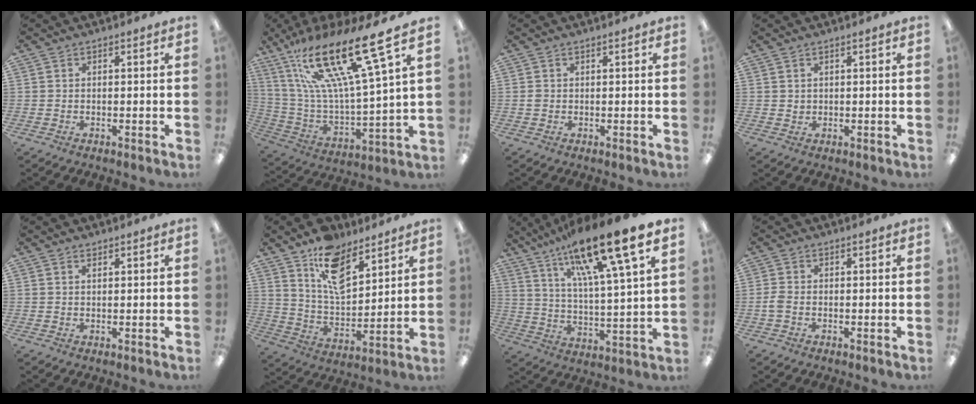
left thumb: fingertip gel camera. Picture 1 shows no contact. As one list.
[{"total": 26.7, "force": [17.5, 5.7, 19.3], "torque": [-0.375, -0.114, 0.282]}, {"total": 0.7, "force": [0.0, 0.6, 0.4], "torque": [-0.009, 0.003, 0.000]}, {"total": 1.0, "force": [0.7, 0.6, 0.2], "torque": [-0.004, 0.002, 0.013]}, {"total": 0.8, "force": [0.7, 0.3, 0.3], "torque": [-0.007, 0.000, 0.013]}, {"total": 13.0, "force": [9.0, 6.5, 6.8], "torque": [-0.118, -0.048, 0.167]}, {"total": 20.7, "force": [15.3, 3.1, 13.6], "torque": [-0.232, -0.095, 0.241]}, {"total": 1.9, "force": [-0.5, 1.1, 1.5], "torque": [-0.035, 0.001, -0.011]}]